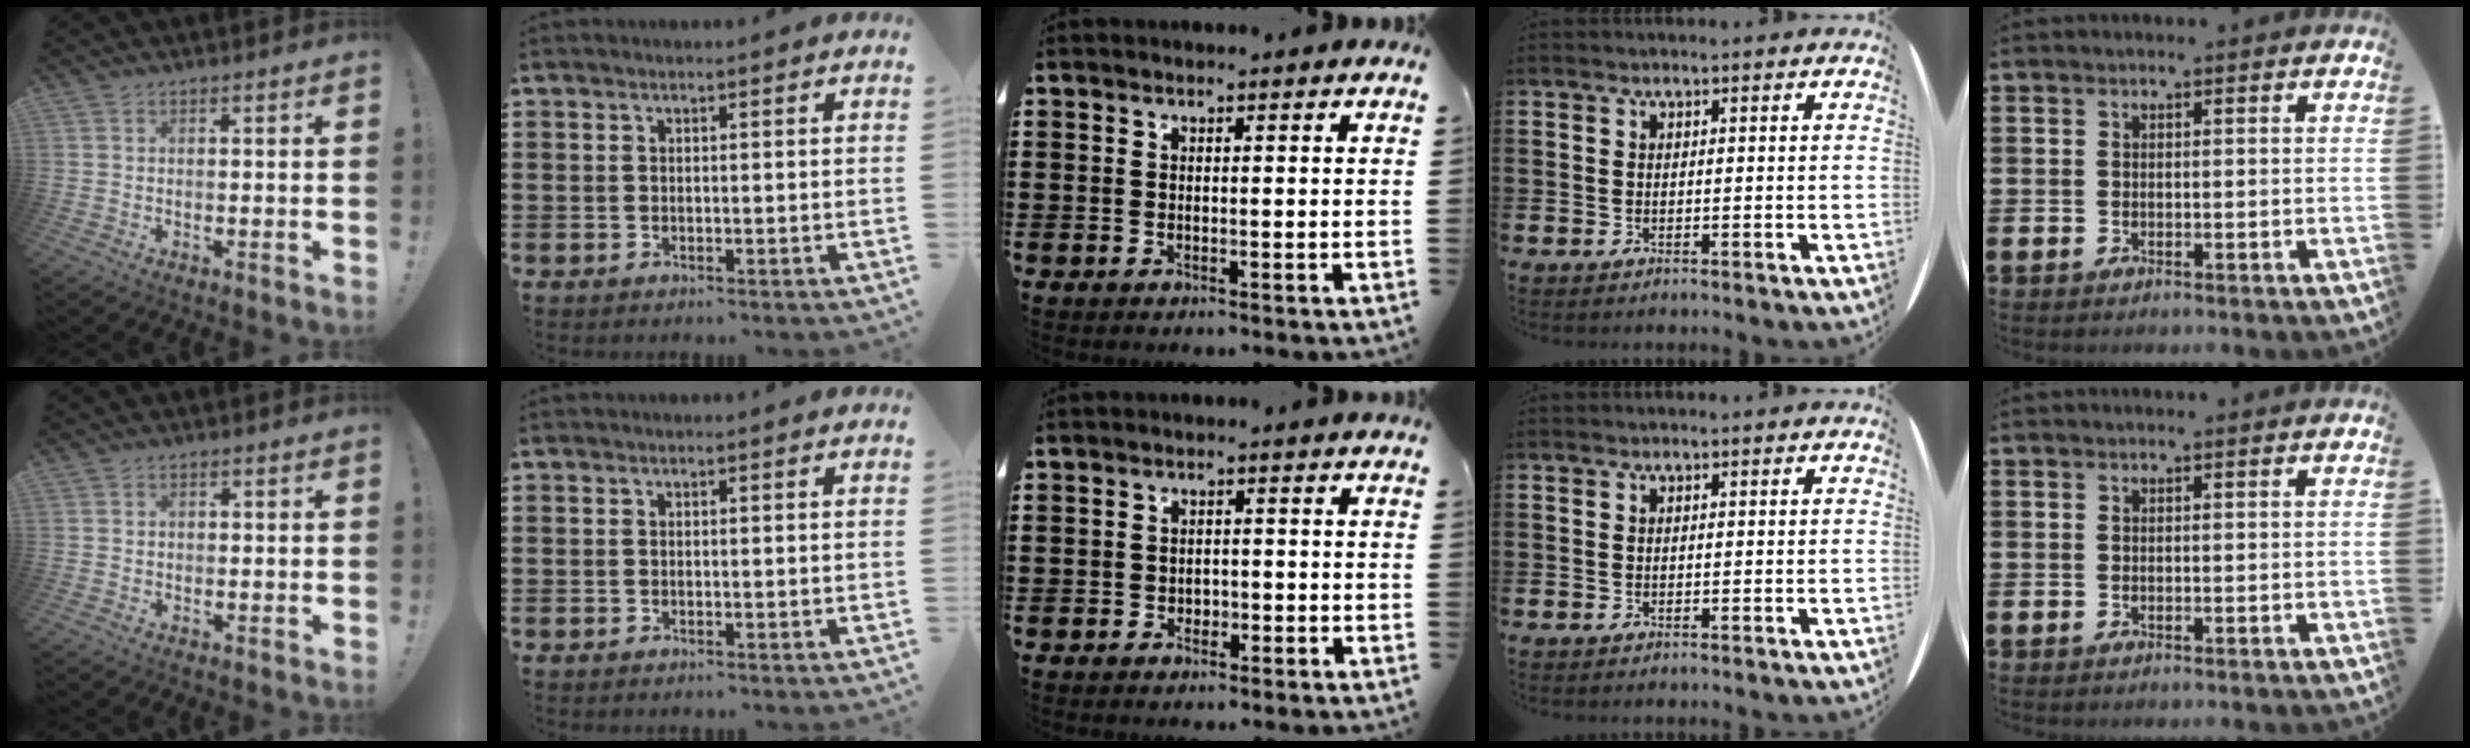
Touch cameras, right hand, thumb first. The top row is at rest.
{"thumb": {"total": 0.8, "force": [0.1, 0.7, 0.3], "torque": [-0.004, 0.002, 0.002]}, "middle": {"total": 1.5, "force": [-1.0, 1.0, 0.4], "torque": [-0.013, 0.001, -0.023]}}